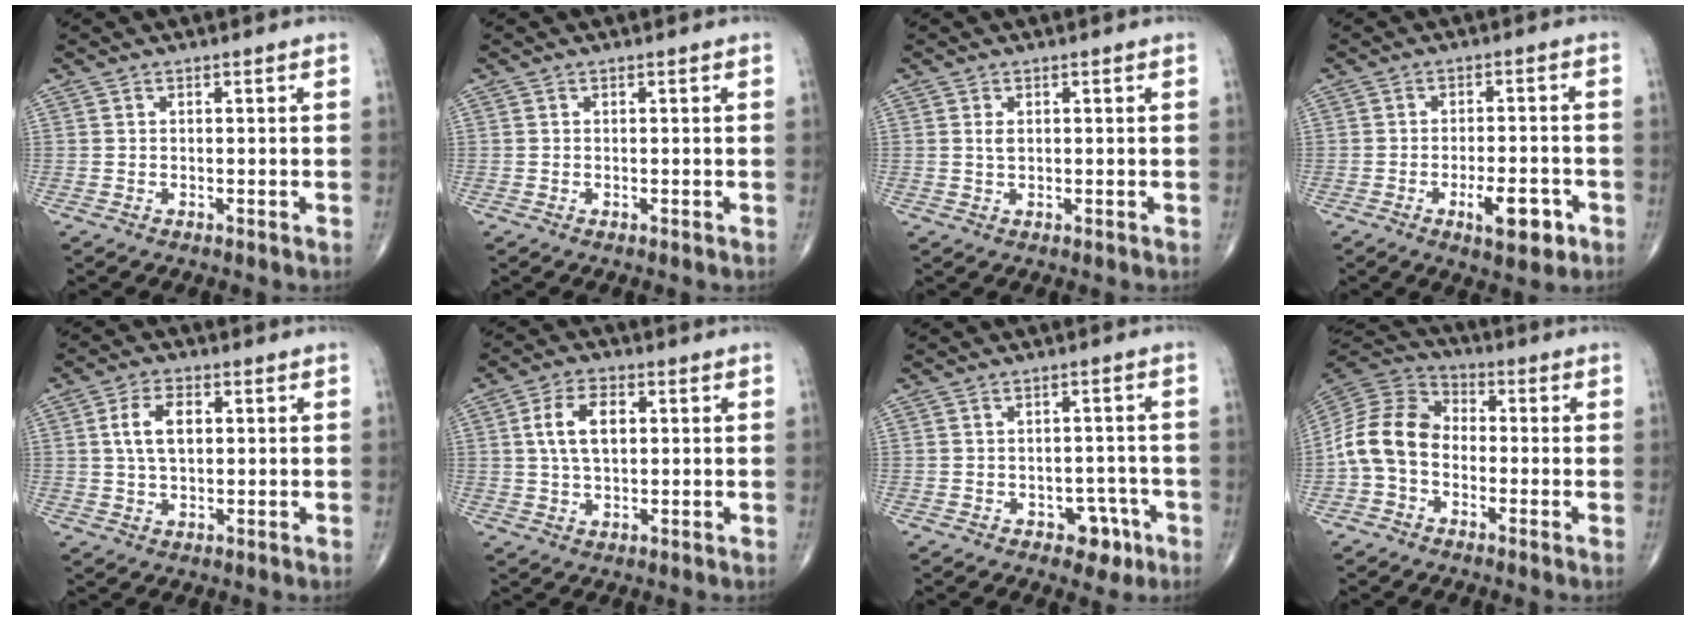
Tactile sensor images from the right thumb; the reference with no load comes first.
{"total": 0.0}
{"total": 1.3, "force": [0.4, 0.7, 1.0], "torque": [-0.018, -0.002, 0.008]}
{"total": 7.3, "force": [-3.3, 2.7, 6.0], "torque": [-0.083, 0.010, -0.045]}
{"total": 6.7, "force": [1.4, 3.8, 5.4], "torque": [-0.094, 0.004, 0.023]}
{"total": 7.9, "force": [1.6, 4.4, 6.3], "torque": [-0.108, 0.004, 0.027]}
{"total": 5.0, "force": [-2.5, 3.3, 2.7], "torque": [-0.007, 0.019, -0.029]}
{"total": 11.2, "force": [-2.3, 8.4, 7.2], "torque": [-0.130, 0.035, -0.059]}